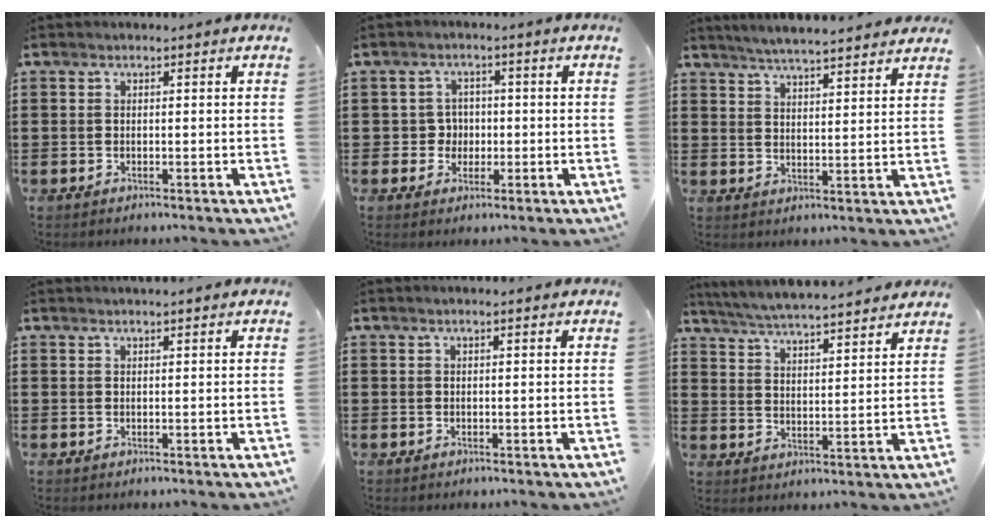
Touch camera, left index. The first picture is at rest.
{"total": 3.3, "force": [-0.5, 3.1, 0.9], "torque": [-0.032, 0.005, -0.015]}
{"total": 4.5, "force": [4.4, -0.3, 0.8], "torque": [-0.033, -0.020, 0.077]}
{"total": 1.3, "force": [1.2, -0.1, 0.3], "torque": [-0.008, -0.001, 0.023]}
{"total": 0.8, "force": [0.6, 0.0, 0.6], "torque": [-0.012, 0.000, 0.010]}
{"total": 5.4, "force": [5.3, -0.5, 1.0], "torque": [-0.045, -0.037, 0.089]}